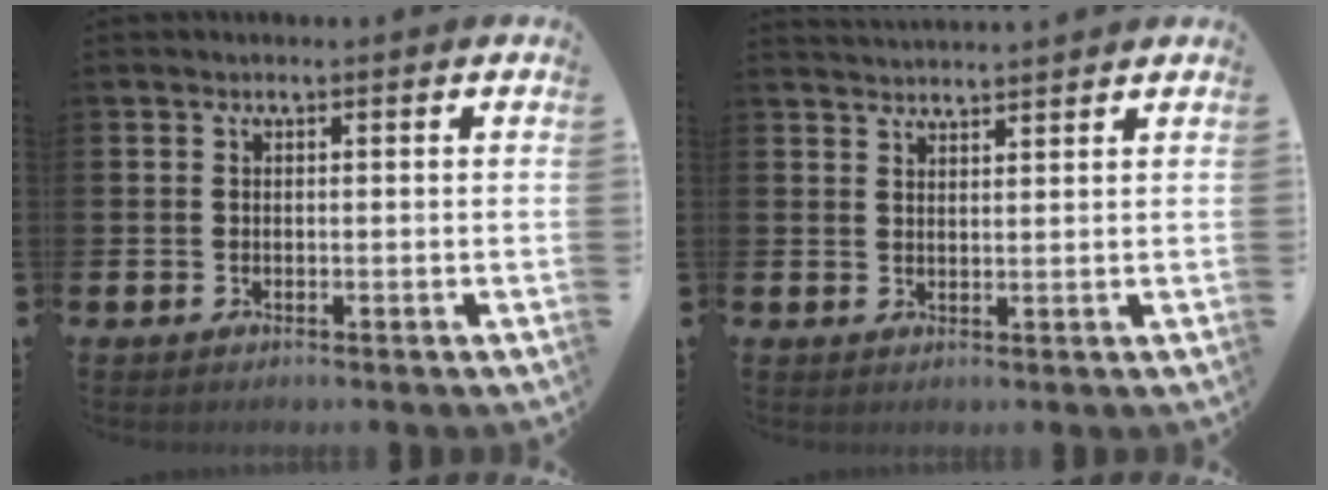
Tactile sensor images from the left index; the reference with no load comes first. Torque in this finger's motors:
{"motor_torque": [0.28, -0.36, 0.21, 0.06]}